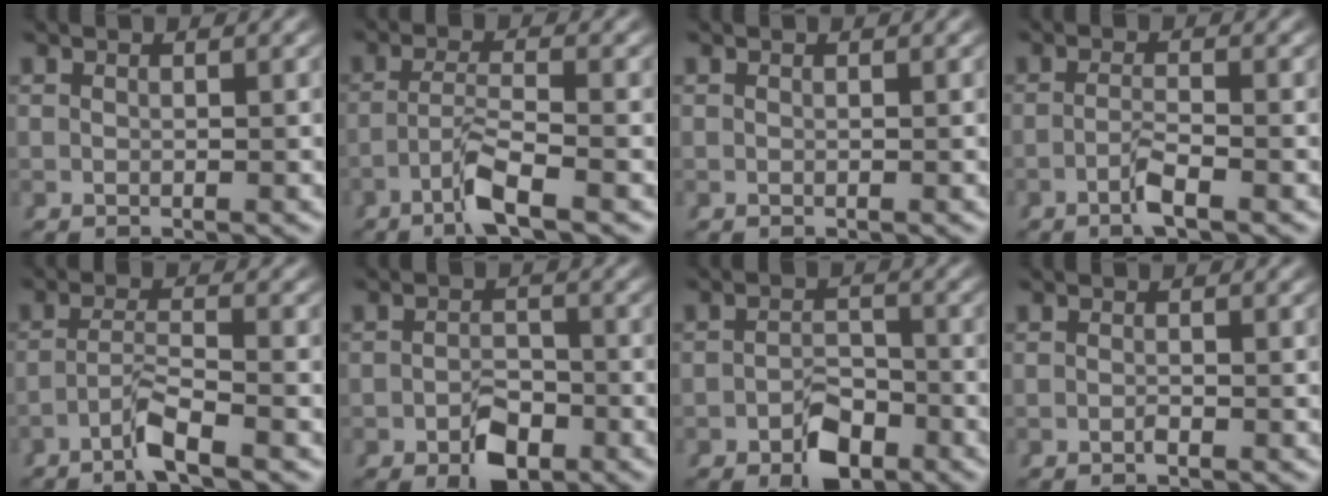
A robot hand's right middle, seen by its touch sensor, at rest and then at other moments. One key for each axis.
{"total": 3.5, "fx": -2.0, "fy": 0.0, "fz": 2.9, "tx": -0.053, "ty": -0.010, "tz": -0.030}
{"total": 0.0}
{"total": 2.2, "fx": -1.6, "fy": -0.3, "fz": 1.5, "tx": -0.032, "ty": -0.009, "tz": -0.025}
{"total": 3.0, "fx": -2.2, "fy": 0.0, "fz": 2.1, "tx": -0.039, "ty": -0.007, "tz": -0.035}
{"total": 4.1, "fx": -2.3, "fy": 2.3, "fz": 2.4, "tx": -0.022, "ty": -0.015, "tz": -0.034}
{"total": 4.4, "fx": -2.8, "fy": 2.4, "fz": 2.4, "tx": -0.021, "ty": -0.015, "tz": -0.043}
{"total": 0.7, "fx": -0.6, "fy": 0.2, "fz": 0.3, "tx": -0.005, "ty": -0.001, "tz": -0.012}